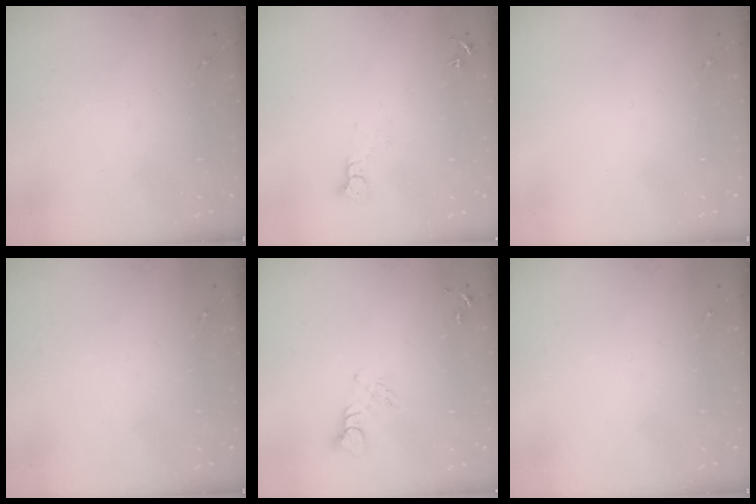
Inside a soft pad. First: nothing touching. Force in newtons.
{"total": 3.2, "press": 3.2, "slide": 0.4}
{"total": 0.0}
{"total": 0.0}
{"total": 4.6, "press": 4.6, "slide": 0.2}
{"total": 0.0}